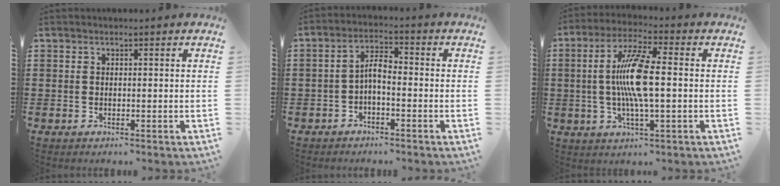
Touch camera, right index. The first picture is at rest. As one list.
[{"total": 3.6, "force": [-1.3, 1.1, 3.1], "torque": [-0.067, 0.008, -0.028]}, {"total": 9.5, "force": [-0.2, 1.6, 9.4], "torque": [-0.194, -0.008, -0.013]}]